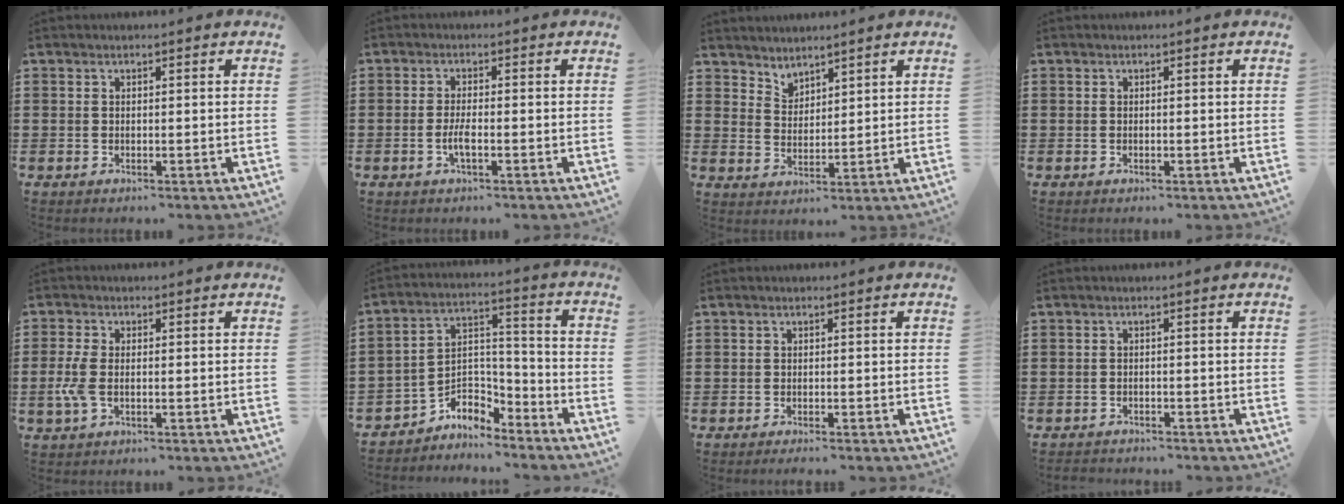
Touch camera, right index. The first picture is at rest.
{"total": 2.7, "force": [-1.0, 0.6, 2.5], "torque": [-0.051, -0.002, -0.020]}
{"total": 2.9, "force": [2.8, 0.6, -0.6], "torque": [0.001, -0.006, 0.055]}
{"total": 0.0}
{"total": 3.8, "force": [-0.8, 1.8, 3.2], "torque": [-0.087, -0.007, -0.021]}
{"total": 5.3, "force": [-4.3, 2.8, 1.2], "torque": [-0.035, 0.002, -0.091]}
{"total": 0.6, "force": [-0.6, 0.0, 0.1], "torque": [-0.004, -0.002, -0.012]}
{"total": 1.2, "force": [-1.2, 0.1, -0.1], "torque": [-0.002, 0.000, -0.025]}